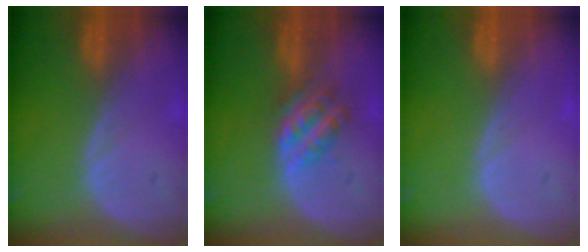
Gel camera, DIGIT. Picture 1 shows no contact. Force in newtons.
{"total": 5.1, "press": 4.8, "slide": 1.8}
{"total": 0.0}